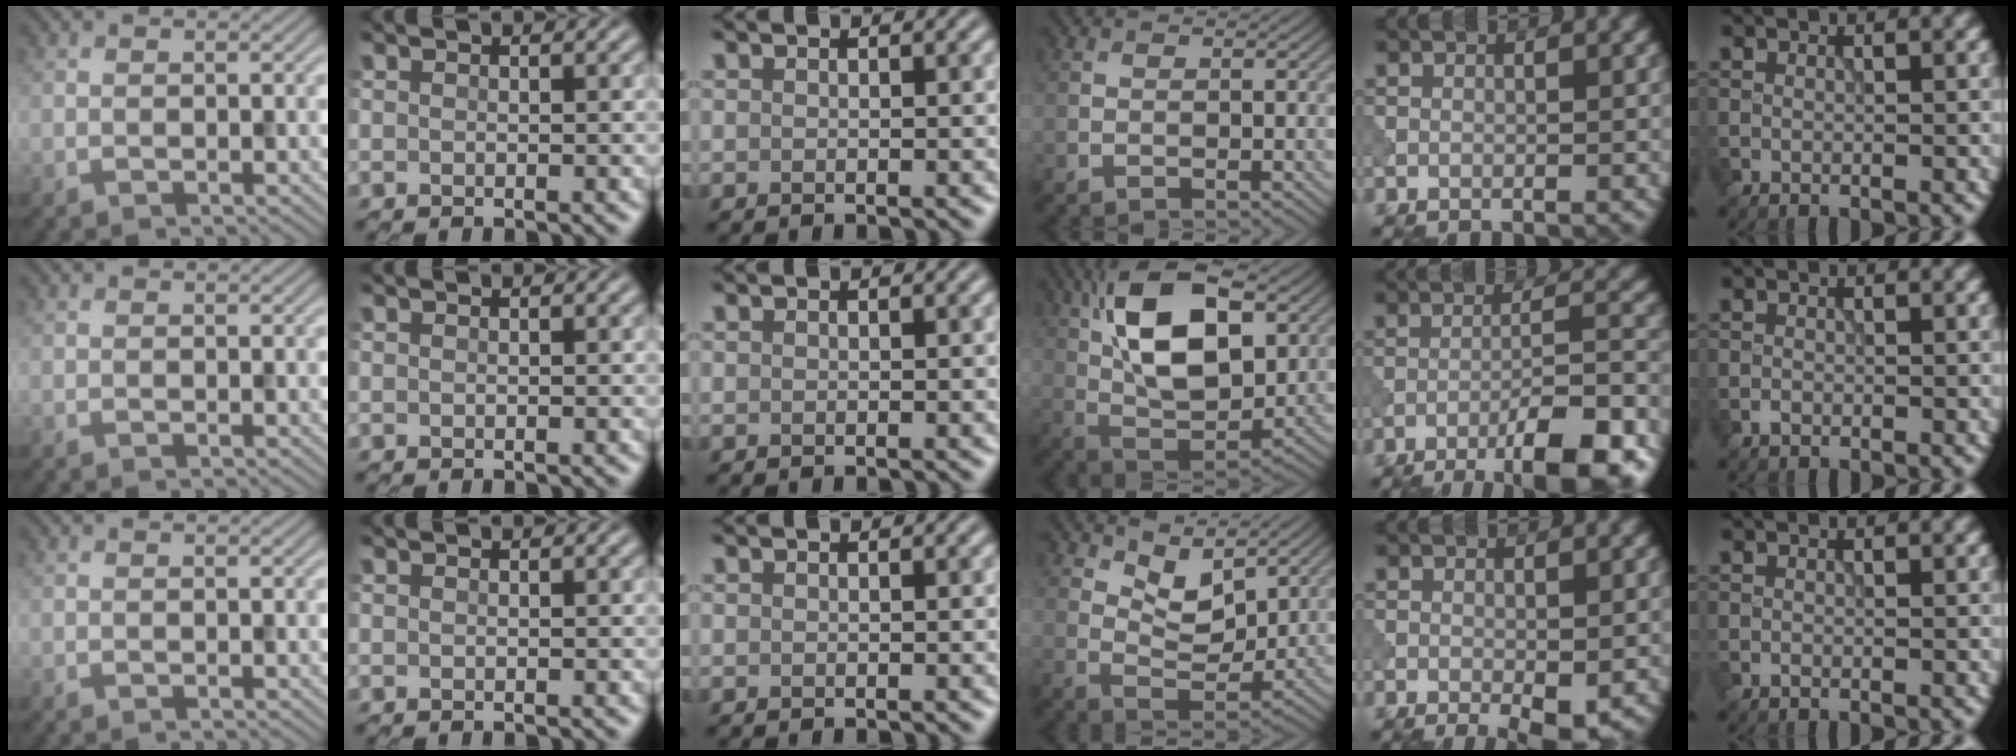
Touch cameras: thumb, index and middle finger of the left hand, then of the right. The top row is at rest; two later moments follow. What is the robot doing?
{"motion": "shake", "object": "bell"}